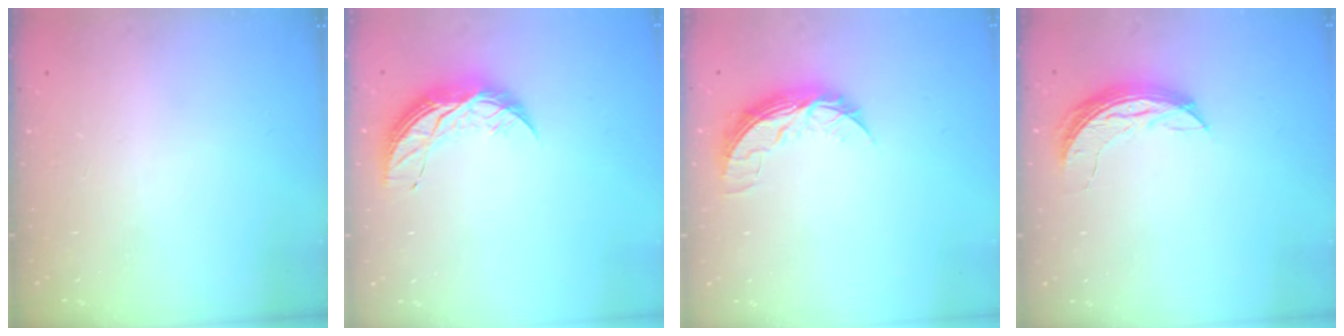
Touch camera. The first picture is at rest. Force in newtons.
{"total": 8.4, "press": 8.4, "slide": 0.4}
{"total": 7.8, "press": 7.8, "slide": 0.4}
{"total": 7.2, "press": 7.2, "slide": 0.7}